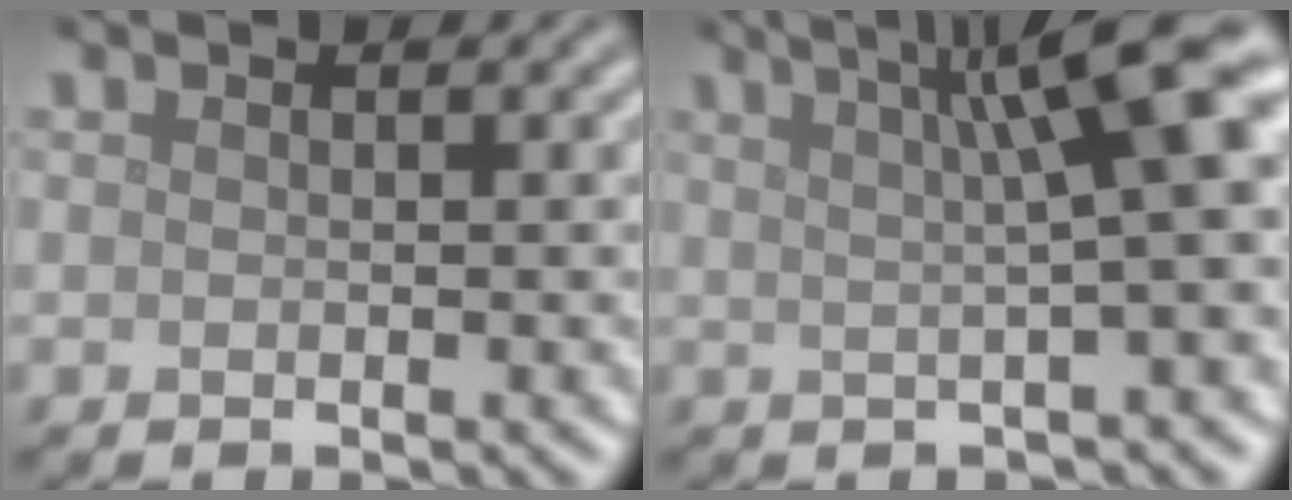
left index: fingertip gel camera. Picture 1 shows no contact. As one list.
[{"total": 9.7, "force": [3.0, 2.1, 9.0], "torque": [-0.084, 0.029, 0.036]}]